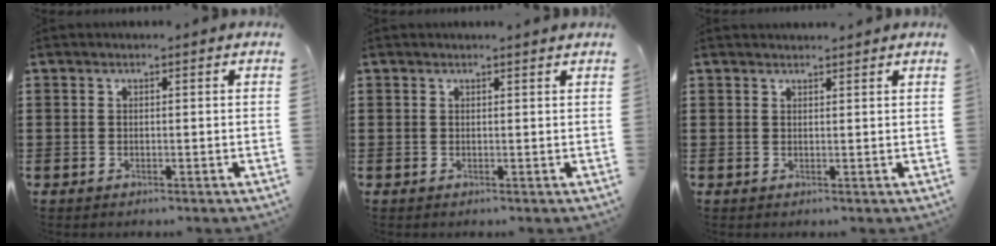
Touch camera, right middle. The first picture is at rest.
{"total": 0.6, "force": [0.6, 0.0, 0.1], "torque": [0.005, -0.006, 0.010]}
{"total": 1.2, "force": [1.2, 0.0, 0.0], "torque": [-0.003, -0.003, 0.024]}